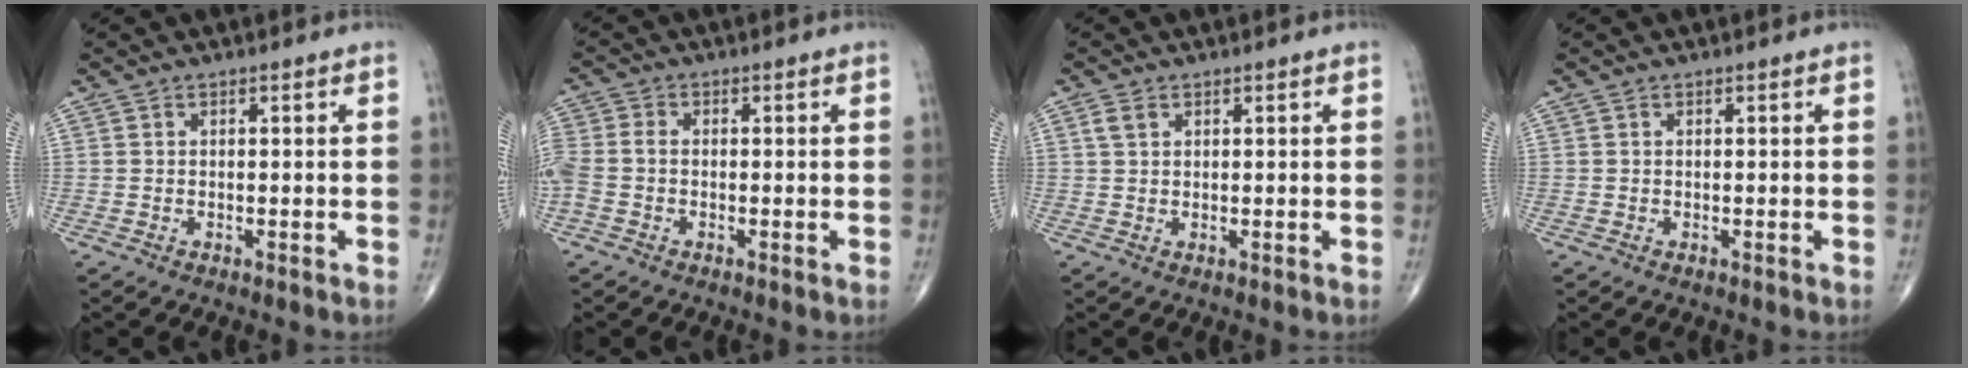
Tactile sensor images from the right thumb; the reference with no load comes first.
{"total": 5.8, "force": [-1.0, 4.1, 4.0], "torque": [-0.109, 0.012, -0.026]}
{"total": 2.0, "force": [1.0, 1.3, 1.2], "torque": [-0.025, 0.004, 0.021]}
{"total": 0.0}